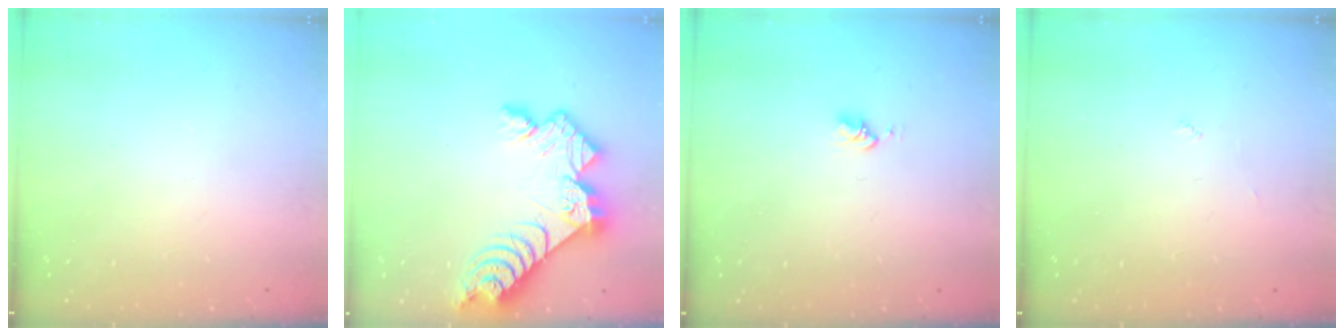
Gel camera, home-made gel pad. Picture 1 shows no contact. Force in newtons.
{"total": 11.2, "press": 11.2, "slide": 0.8}
{"total": 2.6, "press": 2.6, "slide": 0.4}
{"total": 3.0, "press": 3.0, "slide": 0.2}